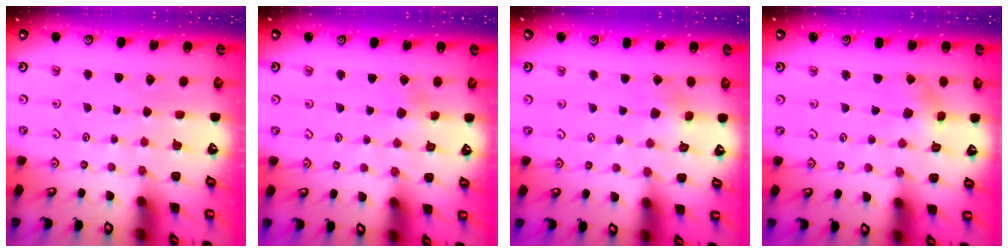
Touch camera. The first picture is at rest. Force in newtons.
{"total": 2.9, "press": 2.8, "slide": 0.9}
{"total": 2.1, "press": 2.1, "slide": 0.0}
{"total": 0.0}